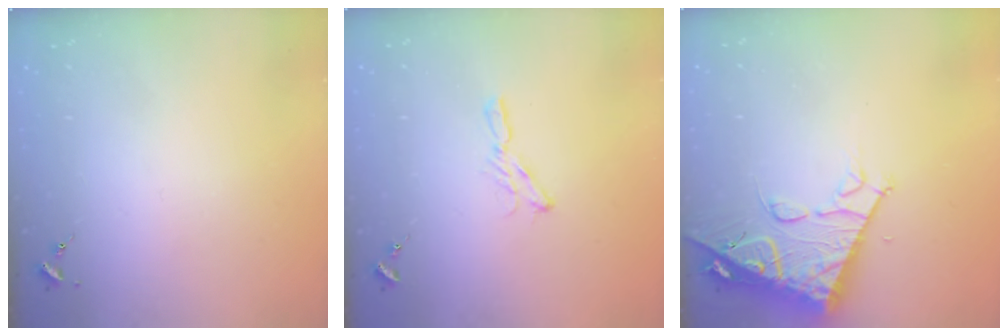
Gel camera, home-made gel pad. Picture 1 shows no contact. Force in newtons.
{"total": 5.7, "press": 5.7, "slide": 0.1}
{"total": 13.9, "press": 13.8, "slide": 1.4}